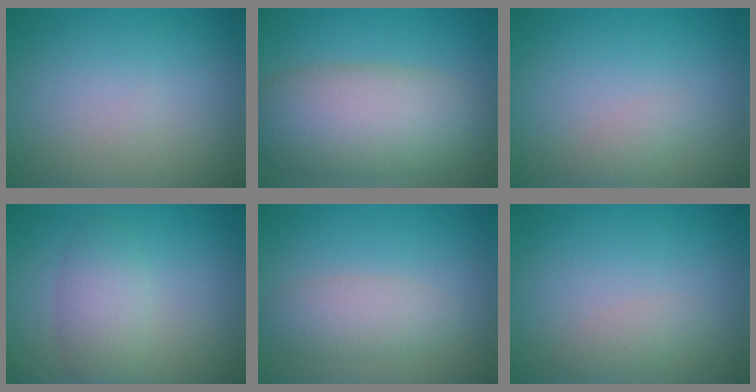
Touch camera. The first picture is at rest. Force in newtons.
{"total": 9.1, "press": 9.1, "slide": 0.3}
{"total": 1.1, "press": 1.1, "slide": 0.0}
{"total": 2.9, "press": 2.9, "slide": 0.2}
{"total": 2.9, "press": 2.9, "slide": 0.1}
{"total": 1.1, "press": 1.1, "slide": 0.0}